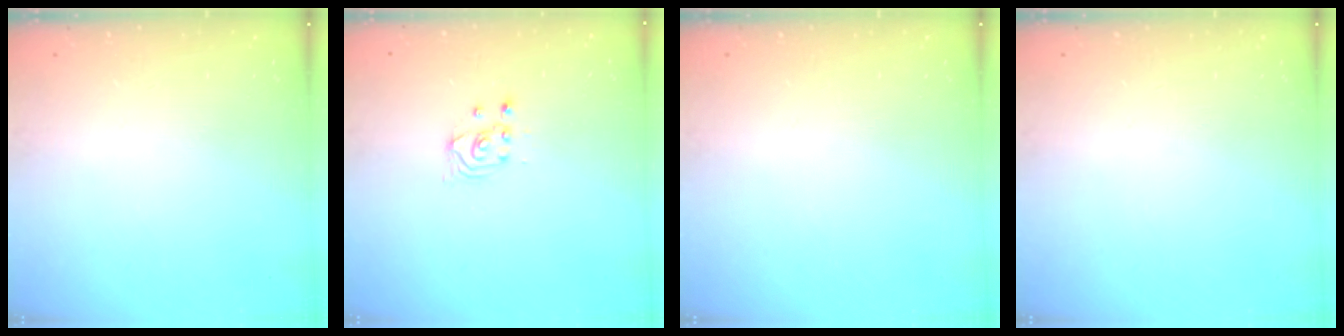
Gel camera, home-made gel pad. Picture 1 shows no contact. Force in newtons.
{"total": 2.4, "press": 2.3, "slide": 0.2}
{"total": 0.0}
{"total": 0.0}